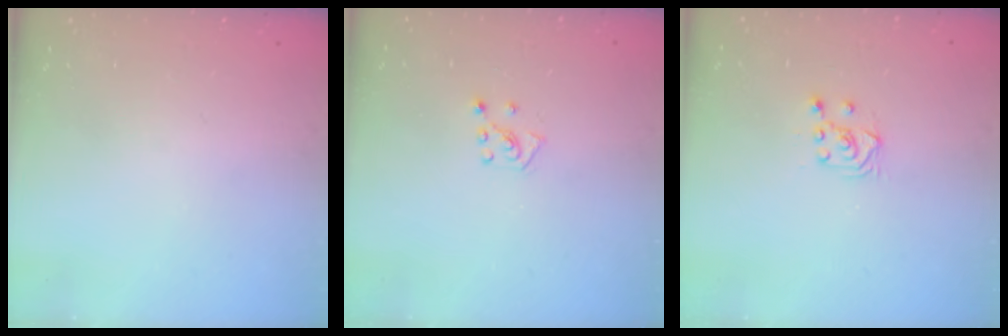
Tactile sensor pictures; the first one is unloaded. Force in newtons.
{"total": 5.2, "press": 5.2, "slide": 0.5}
{"total": 4.5, "press": 4.4, "slide": 0.8}